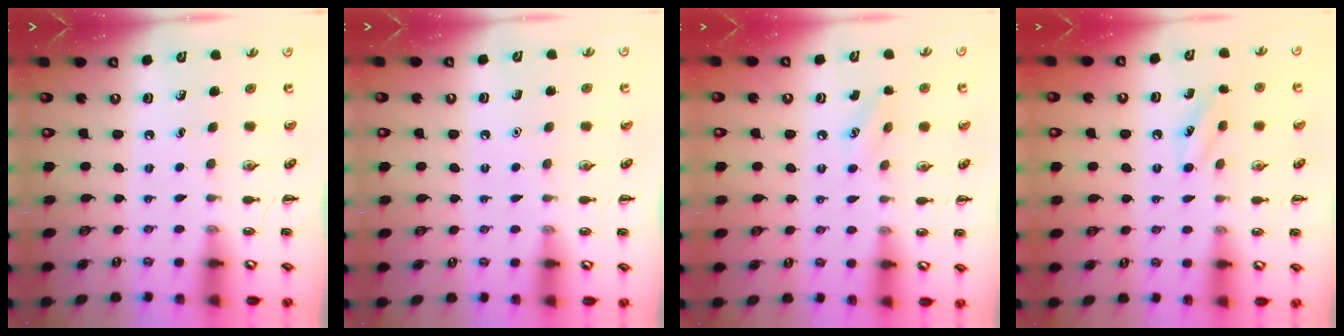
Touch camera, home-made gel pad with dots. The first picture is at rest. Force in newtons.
{"total": 1.6, "press": 1.6, "slide": 0.1}
{"total": 6.8, "press": 6.5, "slide": 1.7}
{"total": 8.7, "press": 8.5, "slide": 1.8}